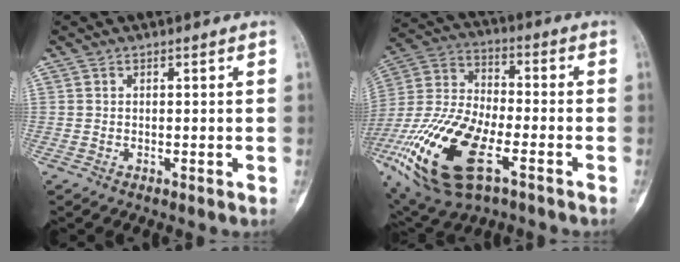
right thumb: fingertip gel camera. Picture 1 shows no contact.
{"total": 24.5, "force": [-9.8, 11.2, 19.5], "torque": [-0.446, 0.005, -0.175]}